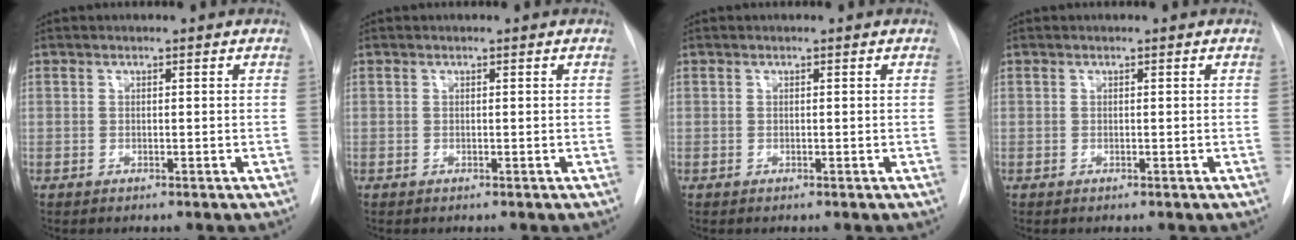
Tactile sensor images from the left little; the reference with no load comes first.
{"total": 0.0}
{"total": 0.0}
{"total": 0.0}